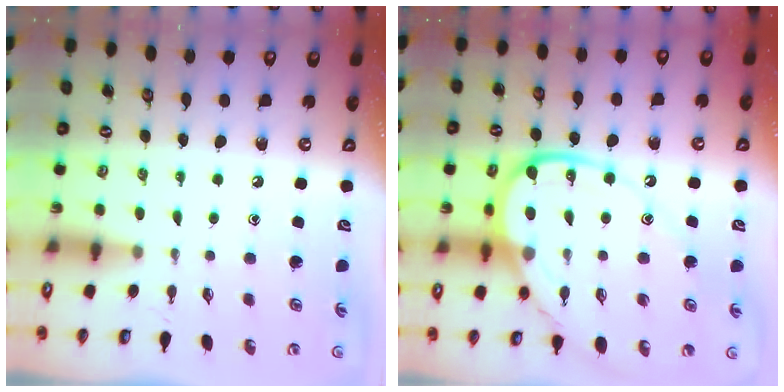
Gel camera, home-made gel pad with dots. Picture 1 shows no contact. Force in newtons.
{"total": 14.3, "press": 14.3, "slide": 1.2}